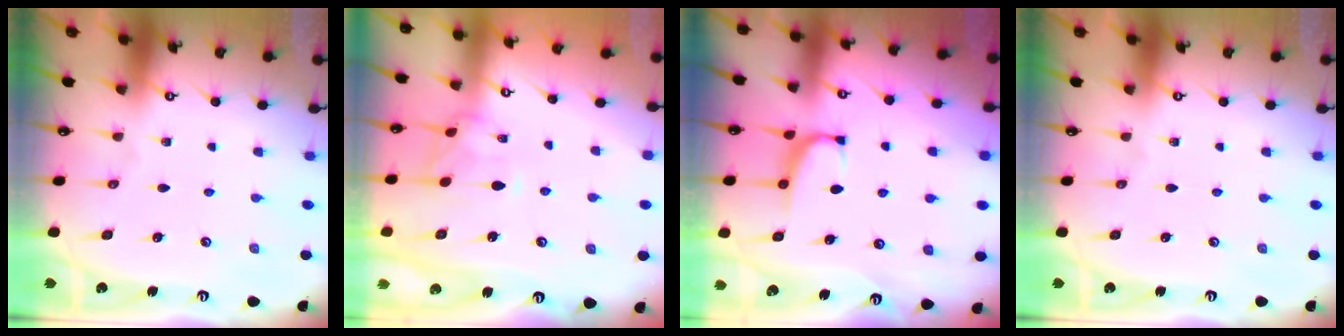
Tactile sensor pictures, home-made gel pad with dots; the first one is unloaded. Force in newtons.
{"total": 2.4, "press": 2.2, "slide": 1.2}
{"total": 0.7, "press": 0.0, "slide": 0.7}
{"total": 0.0}